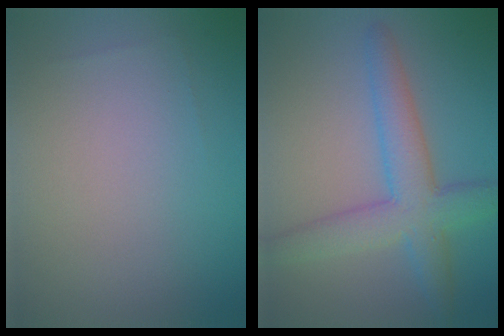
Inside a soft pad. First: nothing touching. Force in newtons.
{"total": 5.4, "press": 5.3, "slide": 0.3}